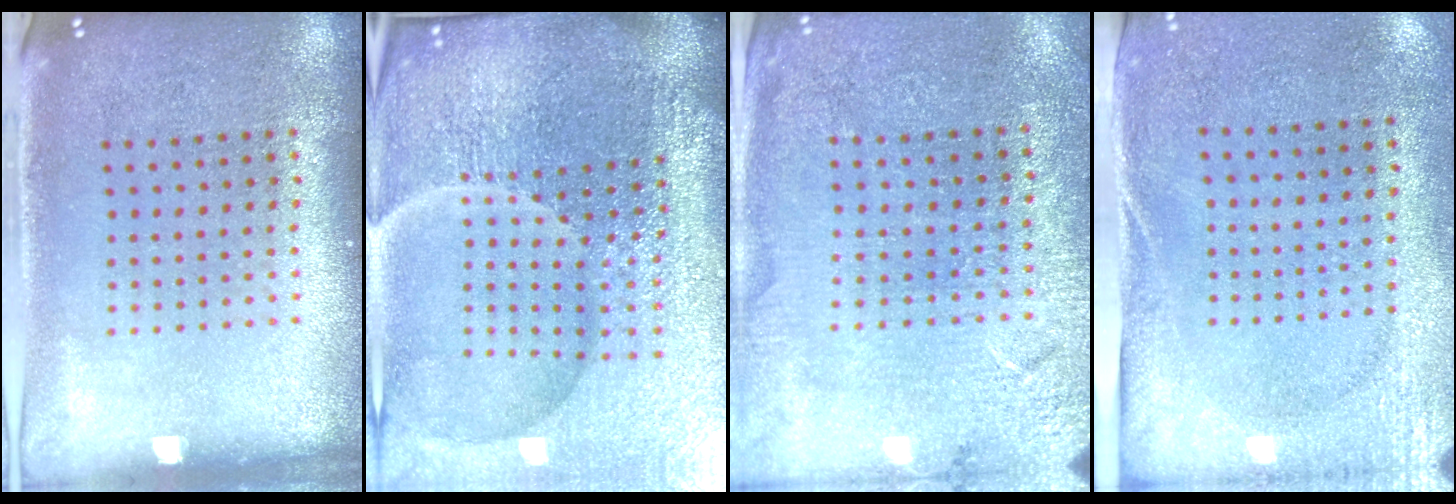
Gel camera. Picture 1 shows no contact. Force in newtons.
{"total": 7.4, "press": 6.4, "slide": 3.6}
{"total": 2.9, "press": 2.9, "slide": 0.3}
{"total": 2.8, "press": 2.2, "slide": 1.7}